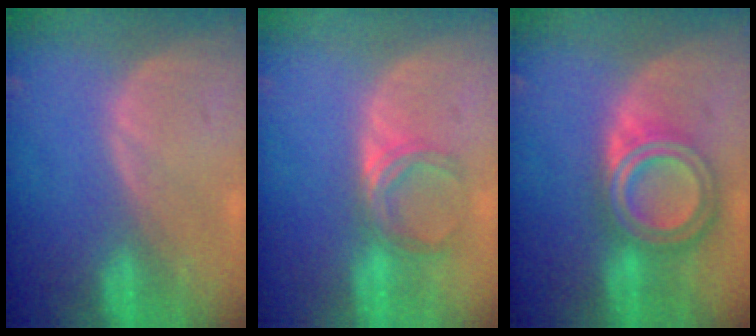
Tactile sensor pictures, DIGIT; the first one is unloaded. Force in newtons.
{"total": 5.1, "press": 4.5, "slide": 2.3}
{"total": 7.9, "press": 7.9, "slide": 0.5}